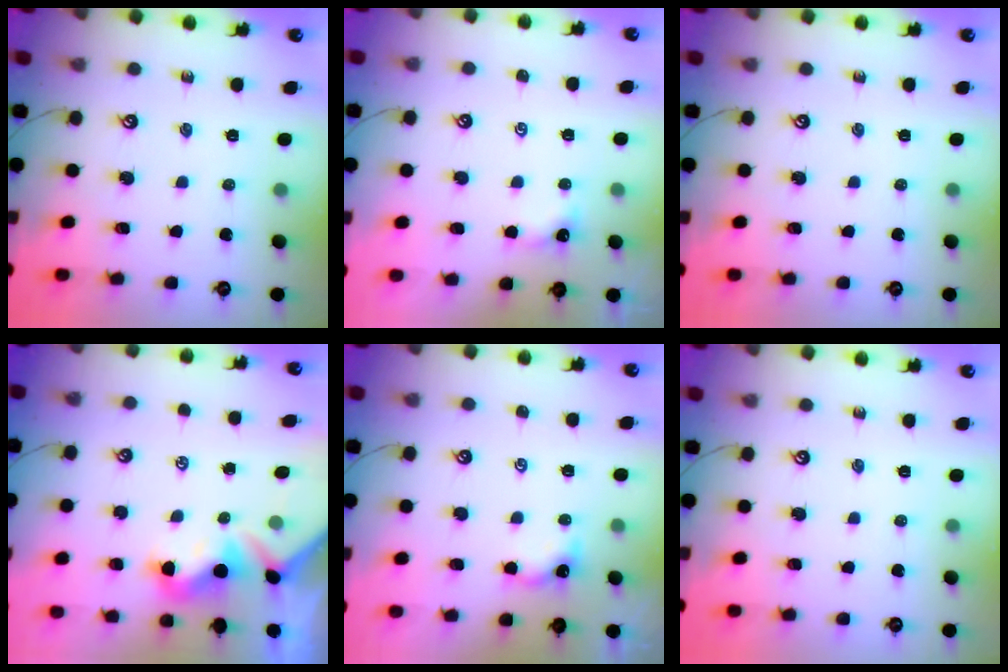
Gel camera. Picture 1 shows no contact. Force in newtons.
{"total": 0.0}
{"total": 0.0}
{"total": 2.2, "press": 2.2, "slide": 0.5}
{"total": 0.8, "press": 0.6, "slide": 0.4}
{"total": 0.0}